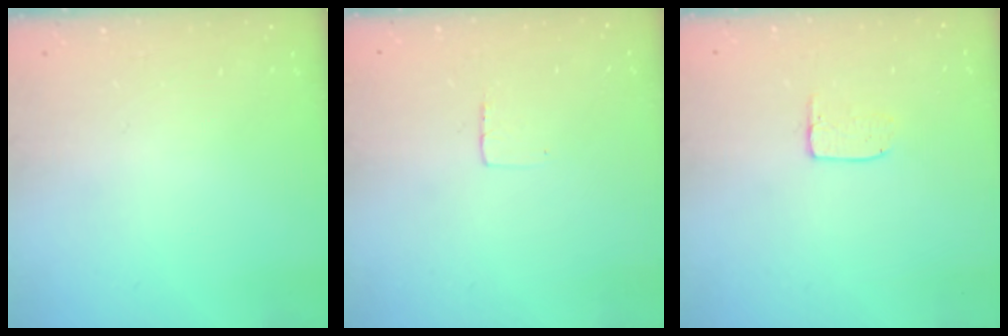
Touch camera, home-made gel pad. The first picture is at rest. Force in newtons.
{"total": 3.0, "press": 3.0, "slide": 0.2}
{"total": 5.2, "press": 5.2, "slide": 0.4}